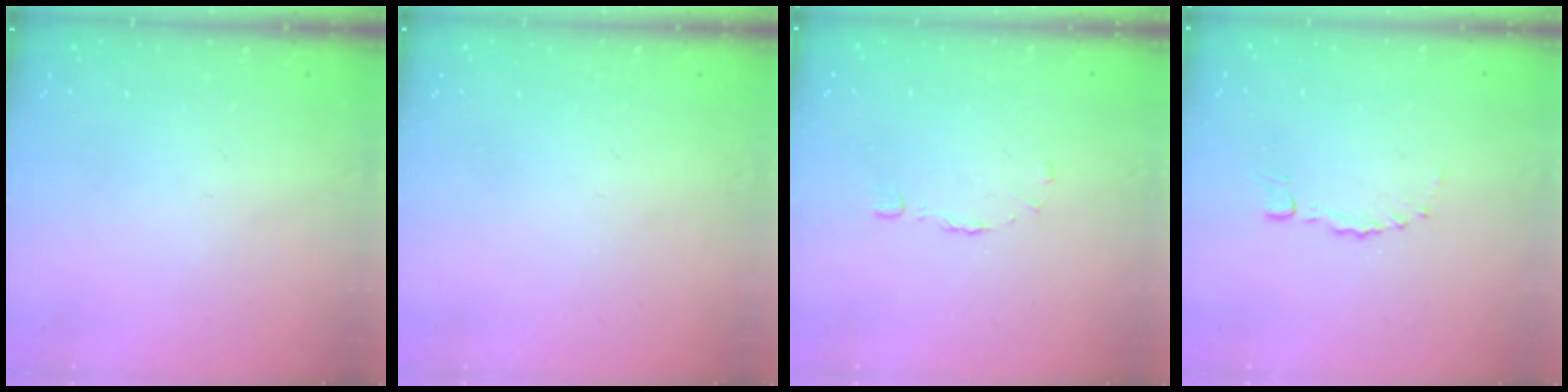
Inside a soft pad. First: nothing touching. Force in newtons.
{"total": 0.0}
{"total": 2.9, "press": 2.9, "slide": 0.2}
{"total": 0.0}